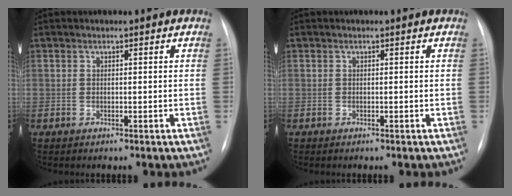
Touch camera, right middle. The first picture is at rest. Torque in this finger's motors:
{"motor_torque": [-0.28, -0.16, -0.05, -0.01]}